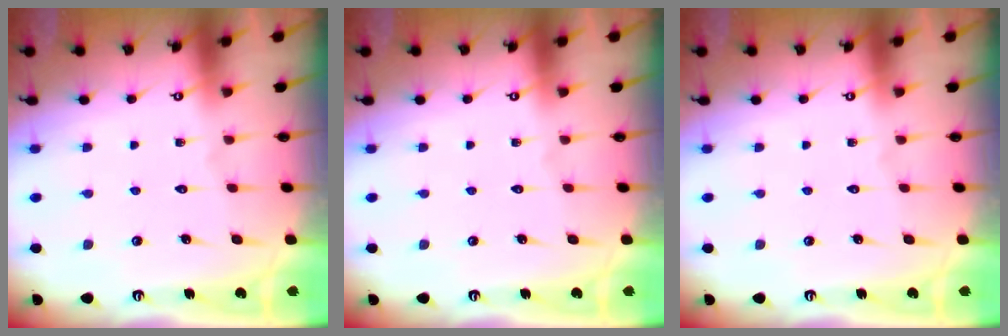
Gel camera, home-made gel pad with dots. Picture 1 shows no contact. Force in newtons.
{"total": 0.0}
{"total": 0.0}